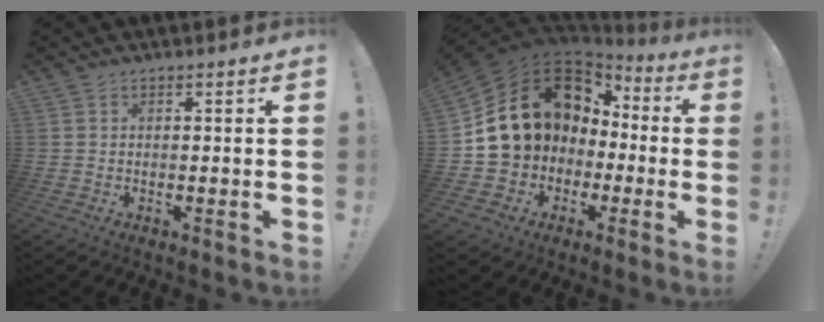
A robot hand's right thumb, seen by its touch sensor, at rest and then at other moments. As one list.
[{"total": 16.6, "force": [4.1, 13.8, 8.3], "torque": [-0.132, -0.018, 0.104]}]